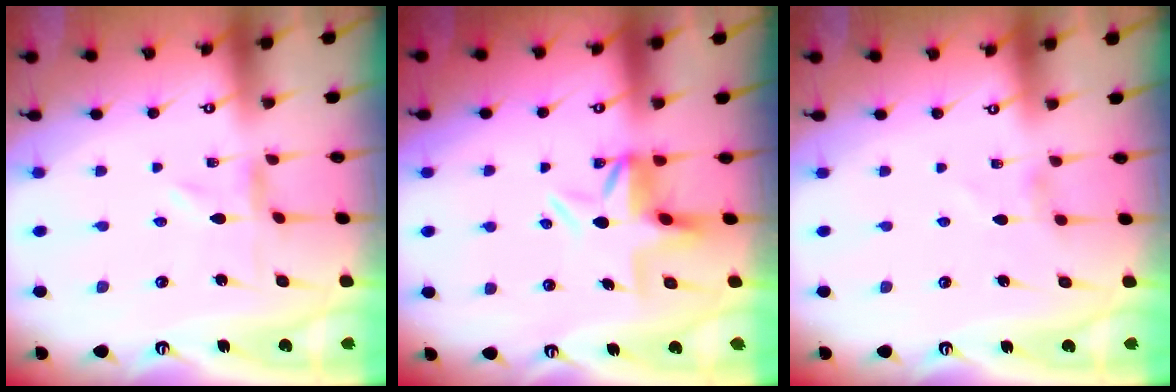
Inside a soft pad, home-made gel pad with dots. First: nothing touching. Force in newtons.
{"total": 6.2, "press": 5.8, "slide": 2.1}
{"total": 0.0}